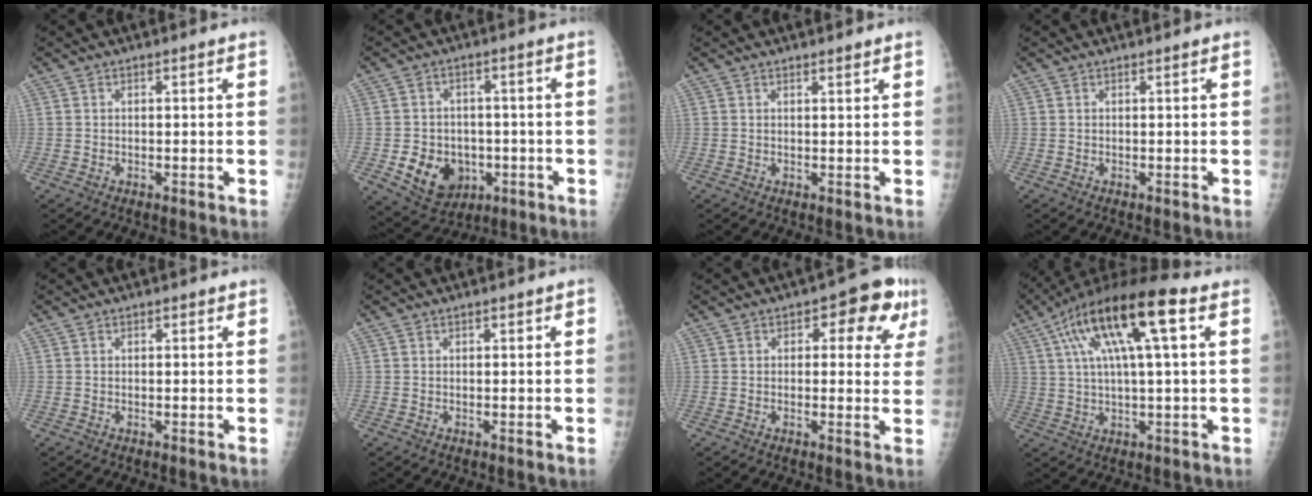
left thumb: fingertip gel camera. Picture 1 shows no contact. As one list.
[{"total": 10.9, "force": [-3.1, 8.8, 5.6], "torque": [-0.061, 0.011, -0.035]}, {"total": 1.1, "force": [0.8, 0.3, 0.6], "torque": [-0.006, -0.005, 0.013]}, {"total": 0.0}, {"total": 1.1, "force": [0.4, 0.7, 0.7], "torque": [-0.002, 0.001, 0.003]}, {"total": 0.8, "force": [0.3, 0.5, 0.5], "torque": [-0.001, 0.002, 0.001]}, {"total": 9.8, "force": [3.5, 5.3, 7.5], "torque": [-0.042, 0.007, 0.035]}, {"total": 17.5, "force": [6.3, 4.3, 15.8], "torque": [-0.292, 0.021, 0.105]}]